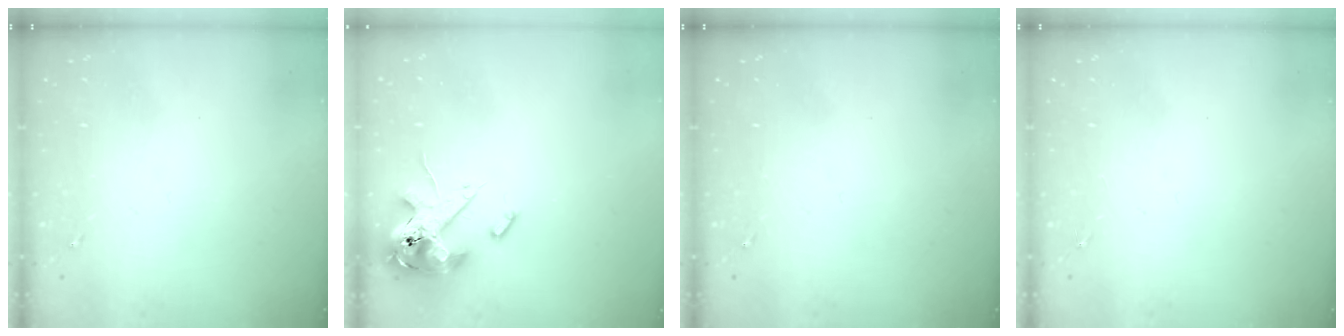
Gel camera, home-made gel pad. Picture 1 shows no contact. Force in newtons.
{"total": 14.8, "press": 14.5, "slide": 2.9}
{"total": 0.0}
{"total": 0.0}